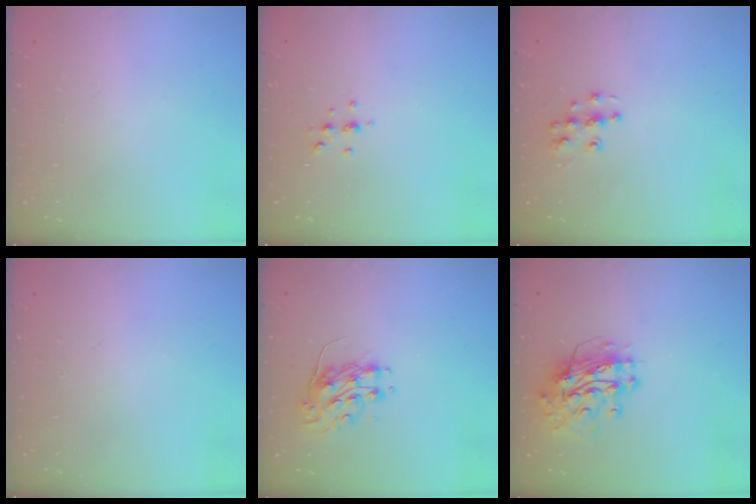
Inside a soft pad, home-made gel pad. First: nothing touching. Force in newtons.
{"total": 4.1, "press": 3.7, "slide": 1.7}
{"total": 7.9, "press": 7.9, "slide": 0.4}
{"total": 0.0}
{"total": 8.8, "press": 8.7, "slide": 0.4}
{"total": 12.8, "press": 12.7, "slide": 1.1}